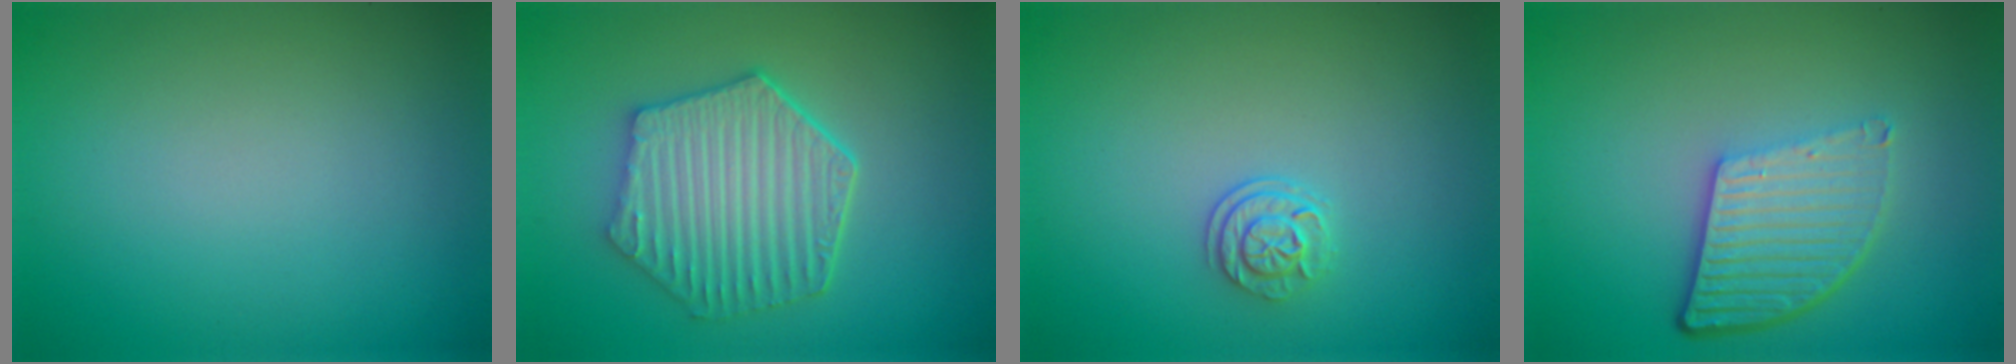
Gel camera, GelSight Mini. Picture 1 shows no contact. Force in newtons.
{"total": 6.4, "press": 5.0, "slide": 4.0}
{"total": 1.9, "press": 1.6, "slide": 1.1}
{"total": 5.5, "press": 4.0, "slide": 3.8}